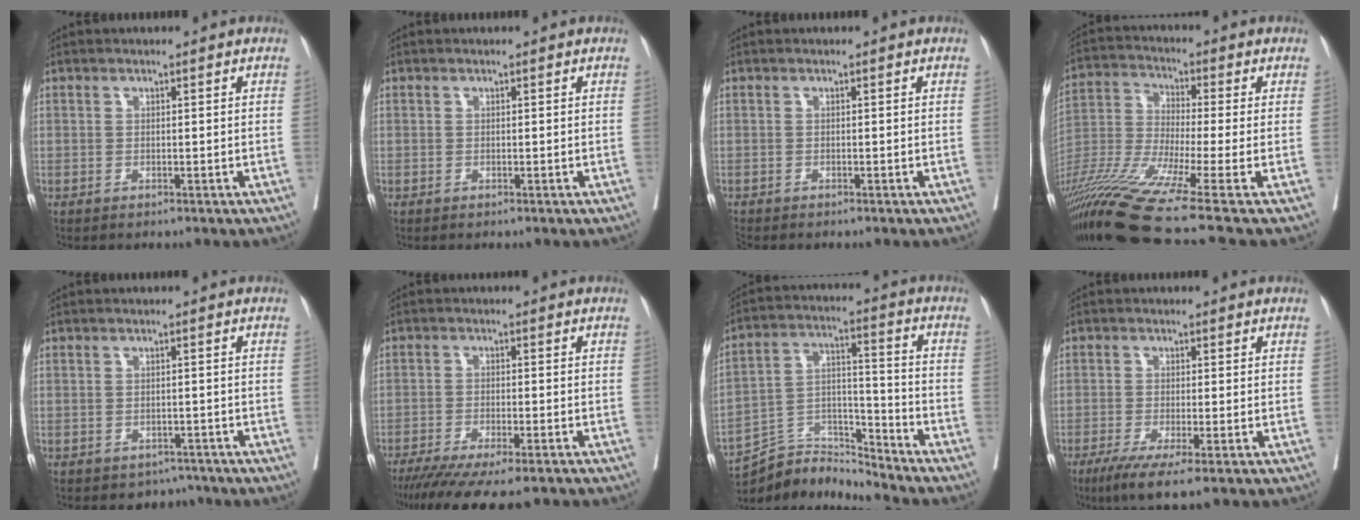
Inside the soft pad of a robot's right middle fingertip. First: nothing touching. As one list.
[{"total": 0.0}, {"total": 1.0, "force": [-1.0, 0.3, 0.1], "torque": [-0.007, -0.005, -0.021]}, {"total": 17.5, "force": [-12.2, -2.2, 12.3], "torque": [-0.268, -0.035, -0.227]}, {"total": 2.8, "force": [-2.2, 1.7, 0.1], "torque": [0.001, 0.010, -0.028]}, {"total": 13.6, "force": [-11.1, 1.6, 7.6], "torque": [-0.115, -0.029, -0.168]}, {"total": 9.8, "force": [-9.8, -0.1, -0.1], "torque": [0.007, 0.041, -0.184]}, {"total": 6.1, "force": [-3.7, 0.2, 4.8], "torque": [-0.076, -0.016, -0.062]}]